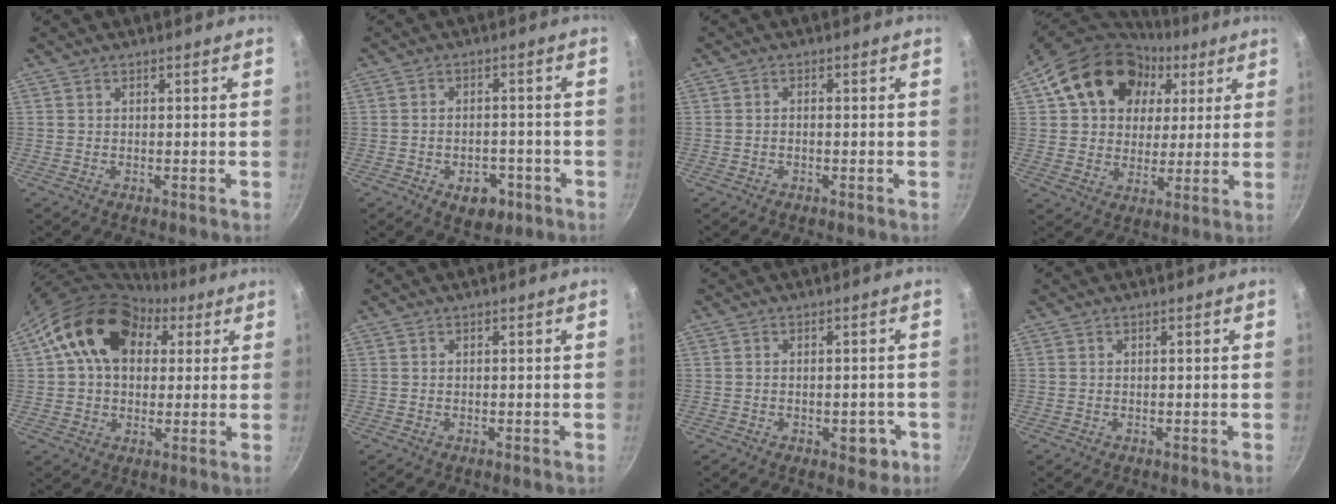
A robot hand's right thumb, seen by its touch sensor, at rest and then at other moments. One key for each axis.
{"total": 6.5, "fx": -3.0, "fy": 4.2, "fz": 4.0, "tx": -0.035, "ty": 0.016, "tz": -0.033}
{"total": 0.9, "fx": -0.4, "fy": 0.5, "fz": 0.7, "tx": -0.017, "ty": 0.007, "tz": -0.008}
{"total": 20.1, "fx": 7.3, "fy": 15.3, "fz": 10.8, "tx": -0.172, "ty": 0.014, "tz": 0.120}
{"total": 17.3, "fx": 5.7, "fy": 12.4, "fz": 10.5, "tx": -0.153, "ty": 0.016, "tz": 0.082}
{"total": 0.0}
{"total": 4.3, "fx": -1.5, "fy": 2.4, "fz": 3.2, "tx": -0.018, "ty": 0.010, "tz": -0.016}
{"total": 0.0}